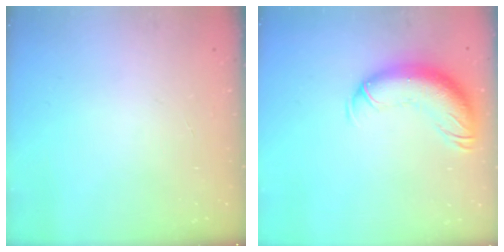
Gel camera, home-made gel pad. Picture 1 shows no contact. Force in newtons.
{"total": 14.3, "press": 13.9, "slide": 3.2}